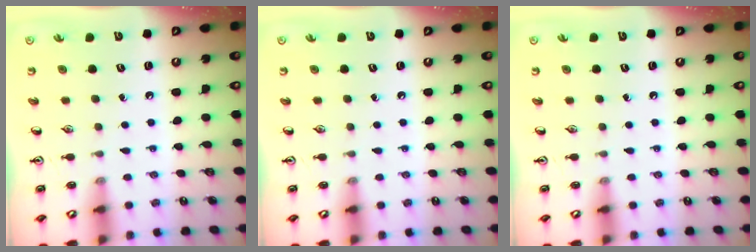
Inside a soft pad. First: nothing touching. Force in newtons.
{"total": 0.0}
{"total": 0.0}